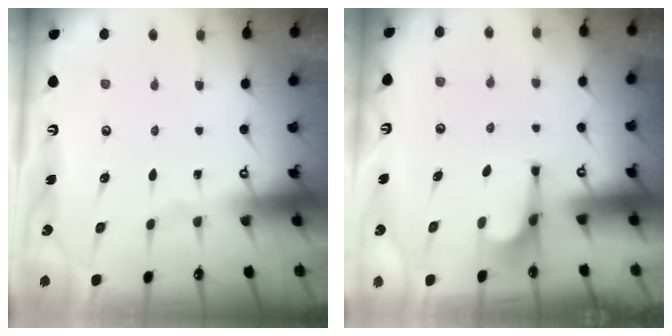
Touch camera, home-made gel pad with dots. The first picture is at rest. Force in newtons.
{"total": 1.4, "press": 1.4, "slide": 0.4}